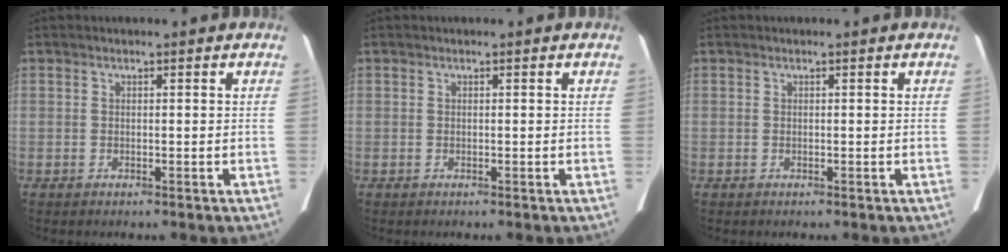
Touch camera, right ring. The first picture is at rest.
{"total": 0.0}
{"total": 0.0}